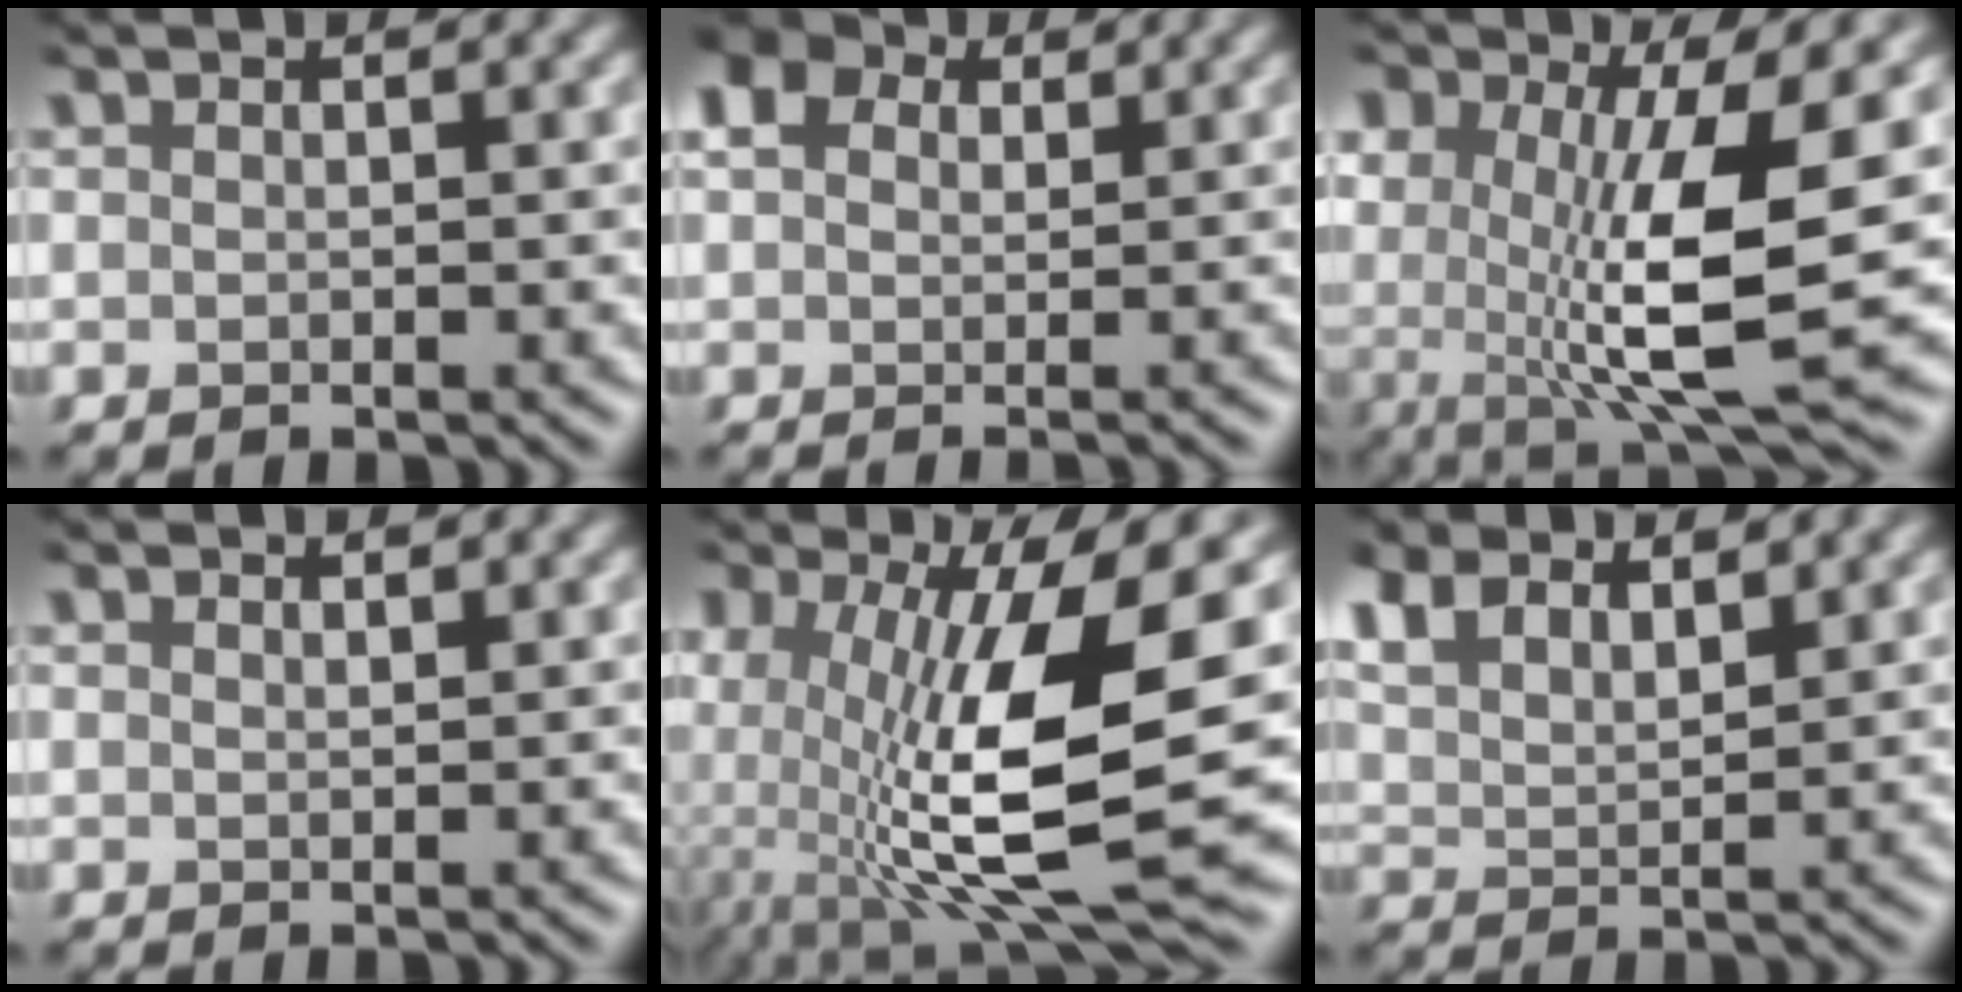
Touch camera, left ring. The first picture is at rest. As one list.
[{"total": 3.4, "force": [1.4, 2.4, 2.0], "torque": [-0.033, 0.003, 0.020]}, {"total": 10.5, "force": [0.1, 3.9, 9.8], "torque": [-0.174, -0.025, 0.008]}, {"total": 0.6, "force": [0.6, 0.1, 0.2], "torque": [-0.001, -0.001, 0.012]}, {"total": 13.5, "force": [-2.1, 4.9, 12.4], "torque": [-0.235, -0.018, -0.037]}, {"total": 5.8, "force": [4.0, 2.7, 3.3], "torque": [-0.075, 0.010, 0.070]}]